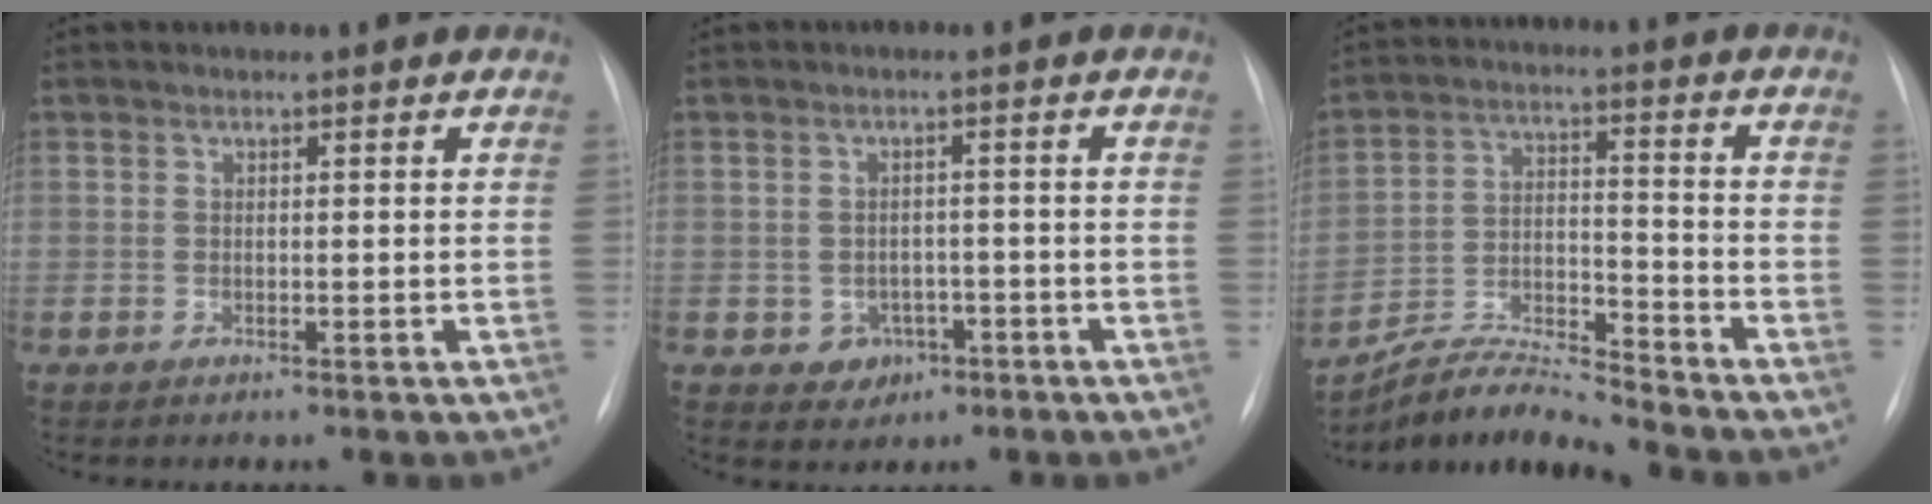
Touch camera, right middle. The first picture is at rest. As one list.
[{"total": 3.6, "force": [-1.5, 3.2, 1.1], "torque": [-0.007, 0.010, -0.011]}, {"total": 9.3, "force": [-9.2, -1.0, 1.4], "torque": [-0.033, 0.017, -0.169]}]